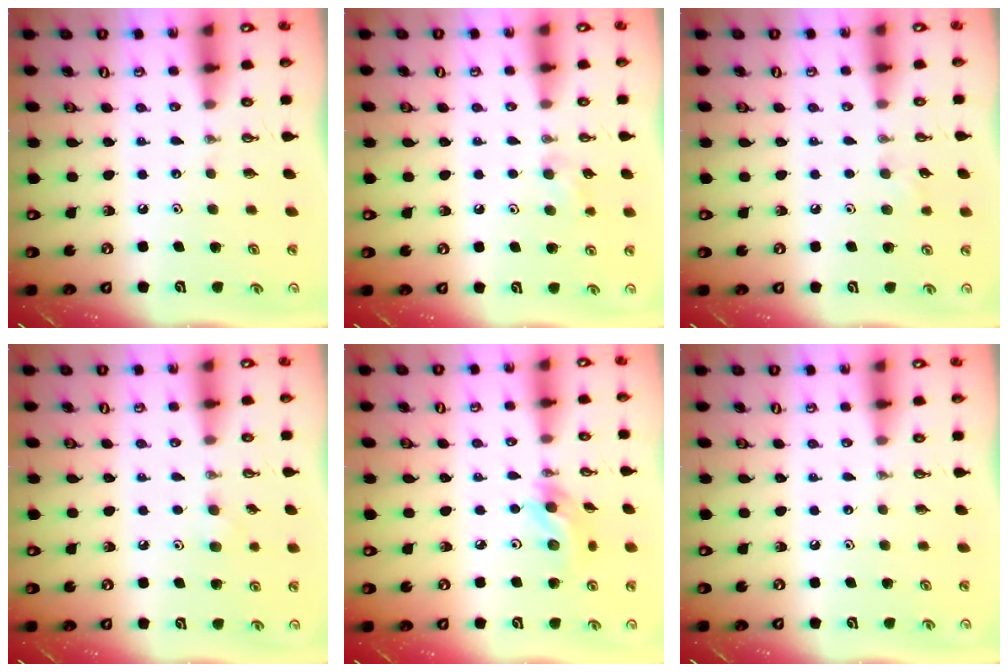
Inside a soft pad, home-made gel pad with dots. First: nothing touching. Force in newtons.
{"total": 7.2, "press": 6.3, "slide": 3.6}
{"total": 6.1, "press": 5.8, "slide": 2.1}
{"total": 4.3, "press": 4.2, "slide": 0.8}
{"total": 10.4, "press": 10.2, "slide": 2.2}
{"total": 1.0, "press": 0.0, "slide": 1.0}